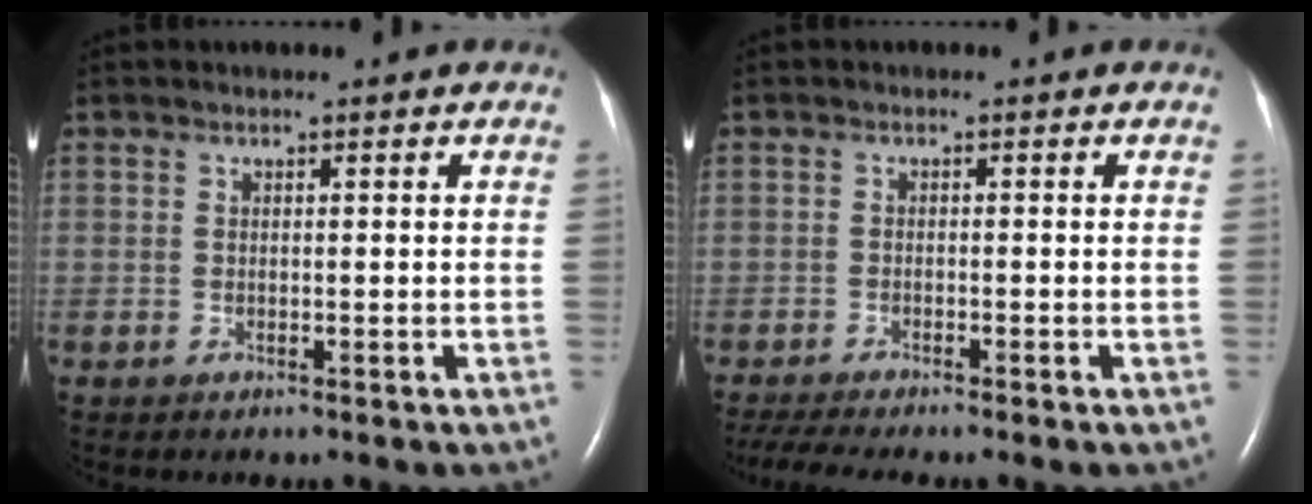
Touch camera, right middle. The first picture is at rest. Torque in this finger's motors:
{"motor_torque": [0.29, -0.28, 0.07, 0.02]}